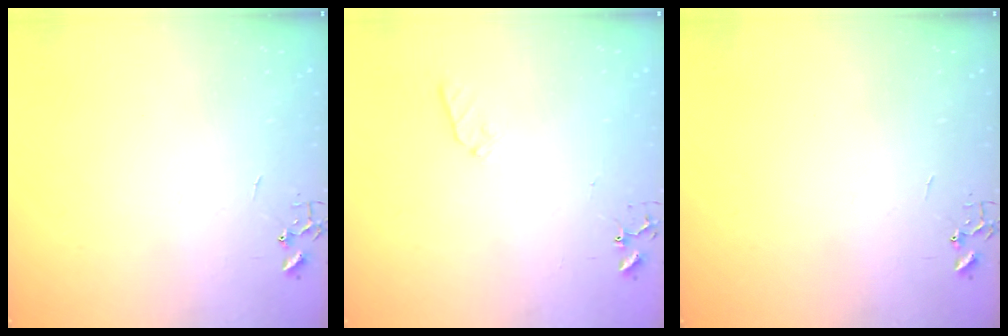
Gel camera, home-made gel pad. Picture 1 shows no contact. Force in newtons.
{"total": 6.6, "press": 6.5, "slide": 0.6}
{"total": 0.0}